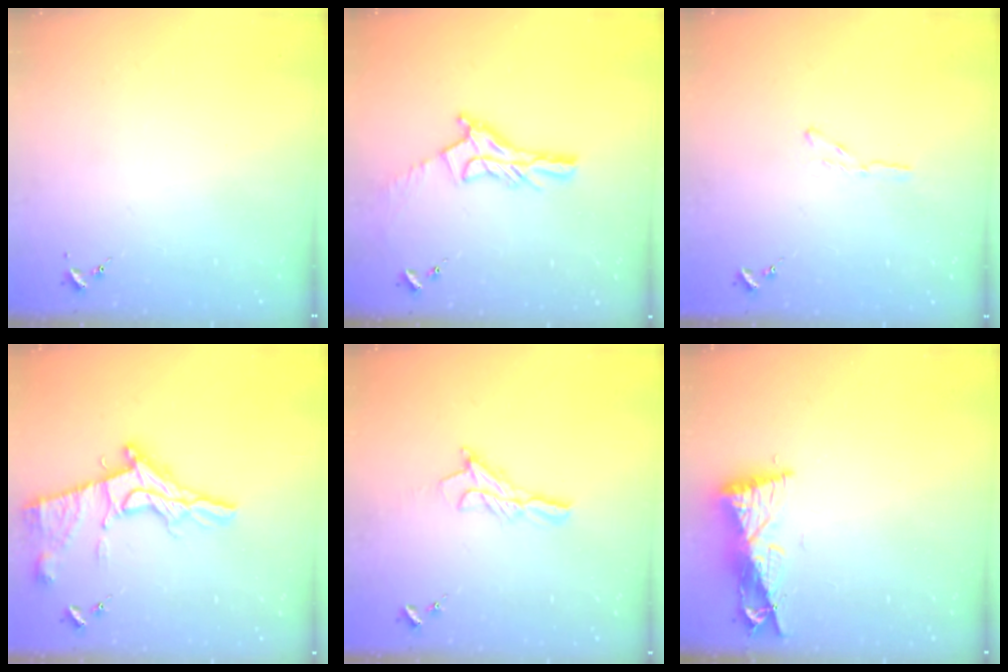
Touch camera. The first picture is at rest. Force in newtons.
{"total": 12.7, "press": 12.7, "slide": 0.7}
{"total": 3.2, "press": 3.2, "slide": 0.3}
{"total": 18.5, "press": 18.4, "slide": 1.5}
{"total": 9.9, "press": 9.9, "slide": 0.5}
{"total": 9.9, "press": 9.8, "slide": 1.0}